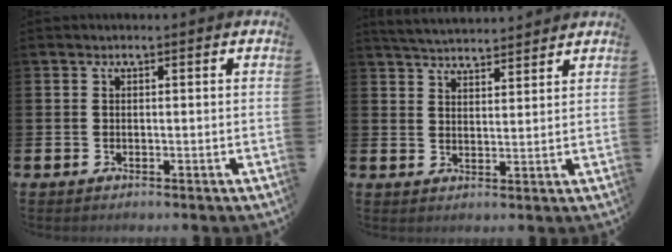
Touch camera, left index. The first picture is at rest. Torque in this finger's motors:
{"motor_torque": [-0.01, -0.40, 0.53, 0.16]}